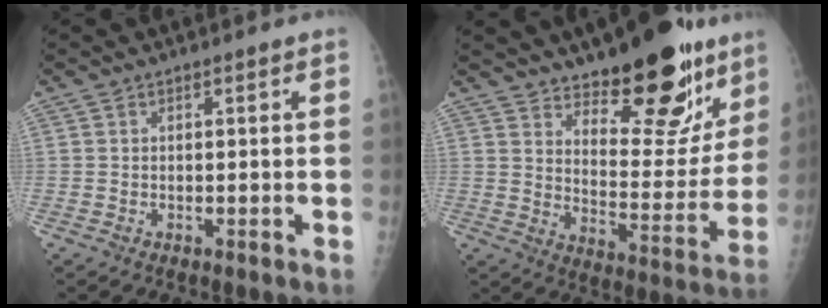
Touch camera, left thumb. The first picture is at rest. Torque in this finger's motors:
{"motor_torque": [0.42, 0.36, 0.01, -0.36, 0.06]}